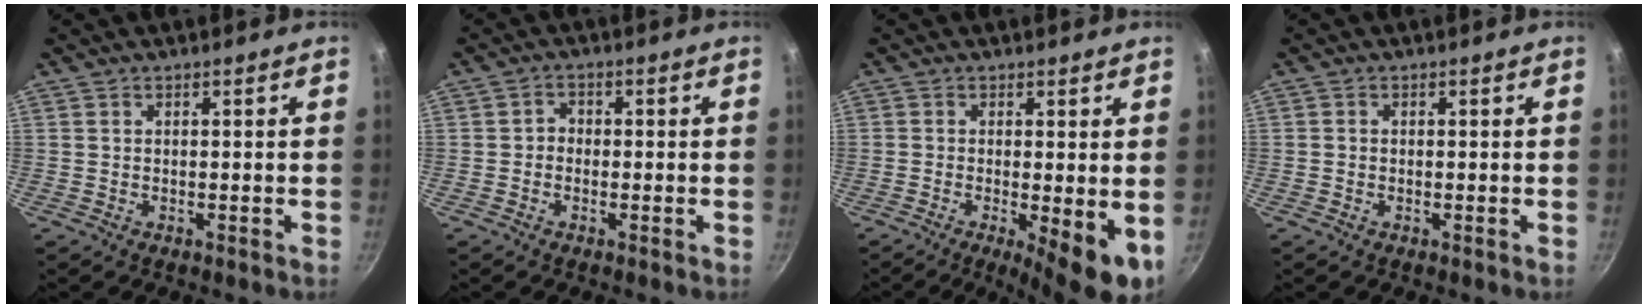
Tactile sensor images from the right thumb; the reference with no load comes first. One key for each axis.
{"total": 2.0, "fx": -0.4, "fy": 1.8, "fz": 0.9, "tx": -0.002, "ty": 0.010, "tz": -0.012}
{"total": 8.2, "fx": -1.5, "fy": 2.2, "fz": 7.7, "tx": -0.103, "ty": -0.010, "tz": -0.014}
{"total": 0.6, "fx": -0.1, "fy": 0.5, "fz": 0.2, "tx": -0.003, "ty": 0.002, "tz": -0.003}